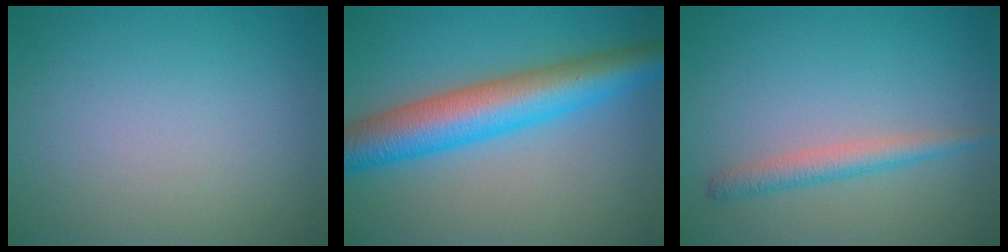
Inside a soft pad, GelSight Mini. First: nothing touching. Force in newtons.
{"total": 8.3, "press": 8.3, "slide": 0.2}
{"total": 2.2, "press": 2.2, "slide": 0.1}